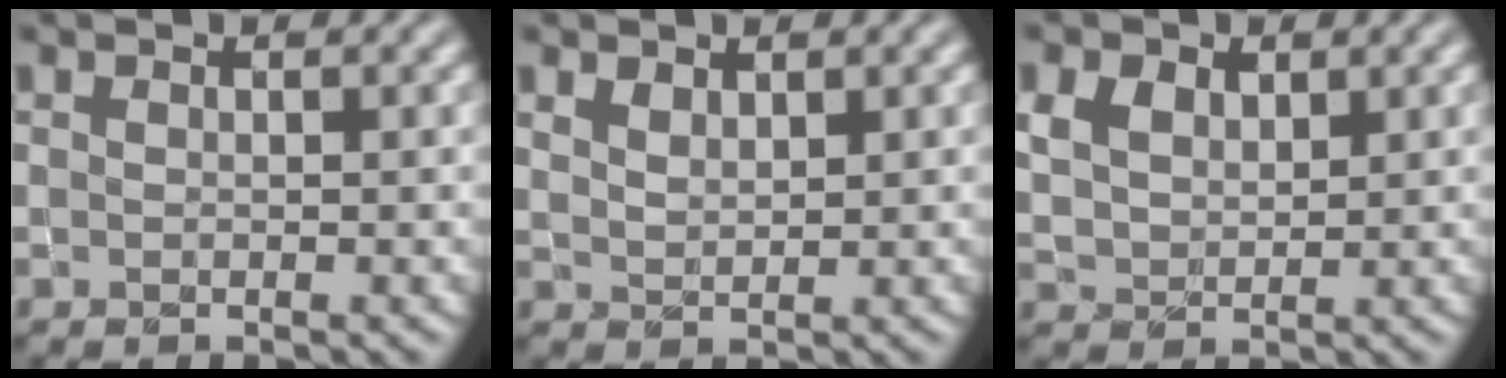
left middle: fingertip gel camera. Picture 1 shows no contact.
{"total": 1.5, "force": [1.2, 0.7, 0.6], "torque": [-0.017, -0.001, 0.026]}
{"total": 3.1, "force": [1.6, 2.0, 1.7], "torque": [-0.044, 0.000, 0.030]}